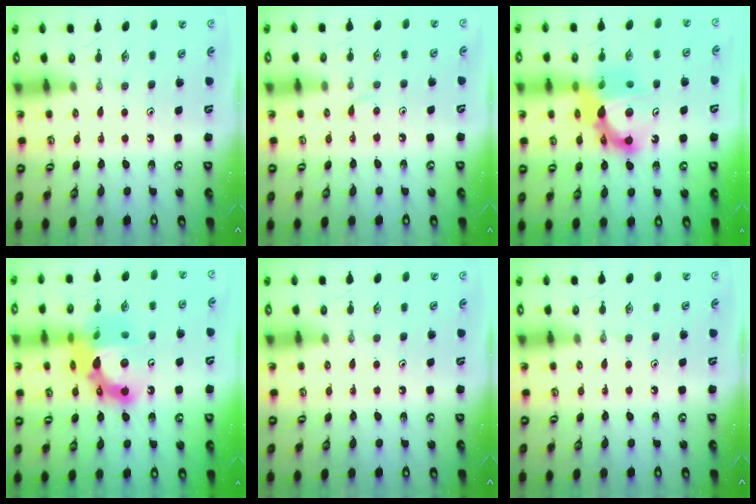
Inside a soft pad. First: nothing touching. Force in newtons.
{"total": 3.3, "press": 3.2, "slide": 0.4}
{"total": 13.3, "press": 13.1, "slide": 2.8}
{"total": 17.3, "press": 17.2, "slide": 1.8}
{"total": 0.0}
{"total": 0.0}